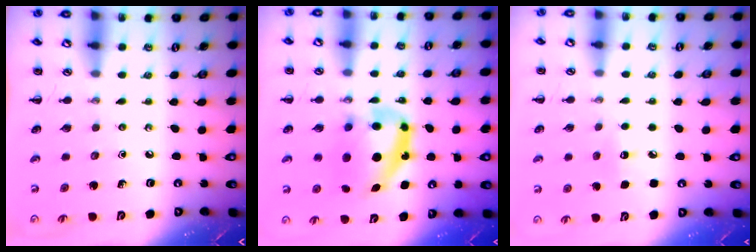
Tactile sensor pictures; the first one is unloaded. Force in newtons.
{"total": 11.8, "press": 11.4, "slide": 2.9}
{"total": 6.1, "press": 6.0, "slide": 1.4}